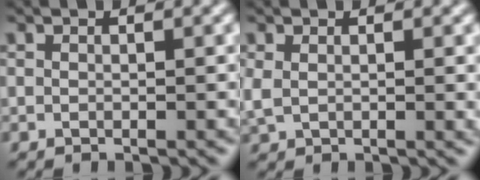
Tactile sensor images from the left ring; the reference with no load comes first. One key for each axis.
{"total": 2.0, "fx": 0.5, "fy": 1.1, "fz": 1.7, "tx": -0.043, "ty": -0.003, "tz": 0.018}